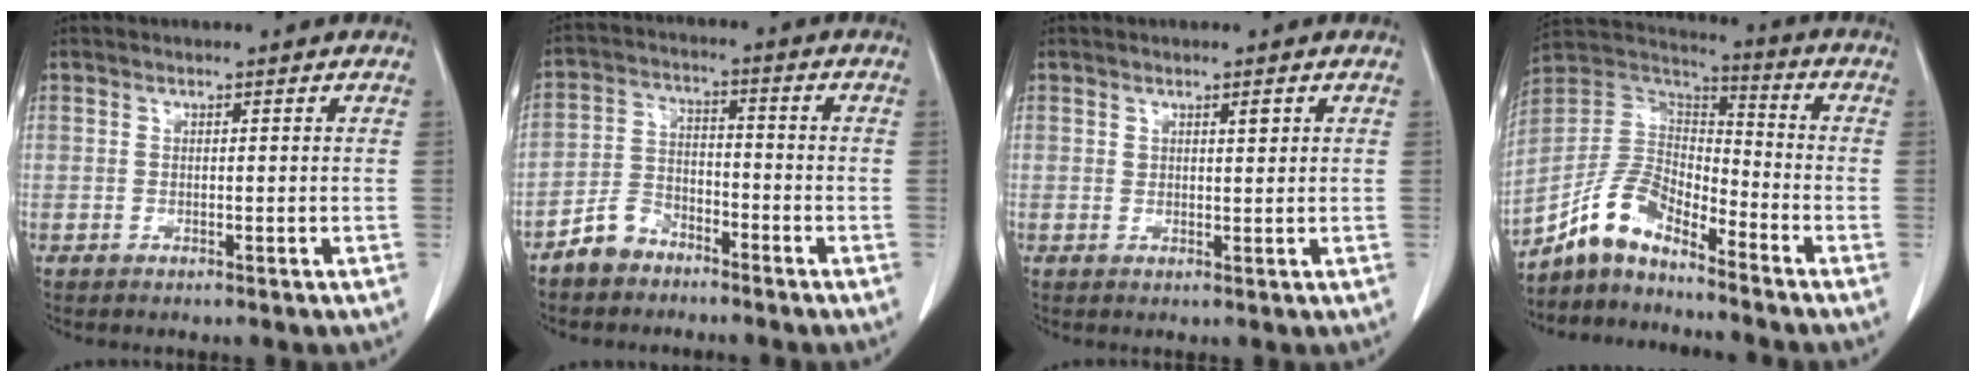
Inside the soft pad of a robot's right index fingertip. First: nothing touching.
{"total": 6.0, "force": [-4.5, 3.7, 1.5], "torque": [-0.032, 0.008, -0.087]}
{"total": 1.4, "force": [0.8, 0.5, 1.1], "torque": [-0.015, -0.003, 0.013]}
{"total": 9.8, "force": [-8.1, 3.1, 4.5], "torque": [-0.101, 0.029, -0.160]}